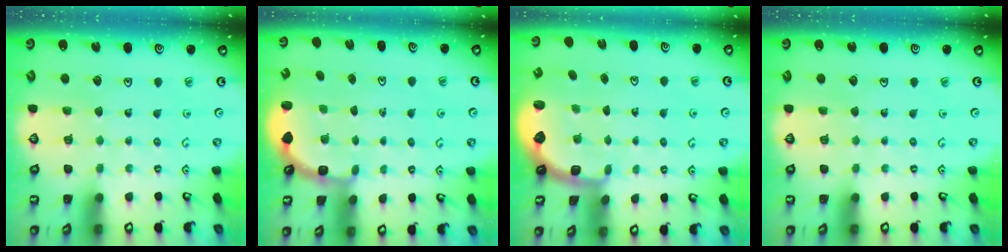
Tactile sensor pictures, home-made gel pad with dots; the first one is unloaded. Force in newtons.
{"total": 2.7, "press": 2.3, "slide": 1.4}
{"total": 2.6, "press": 2.1, "slide": 1.7}
{"total": 0.0}